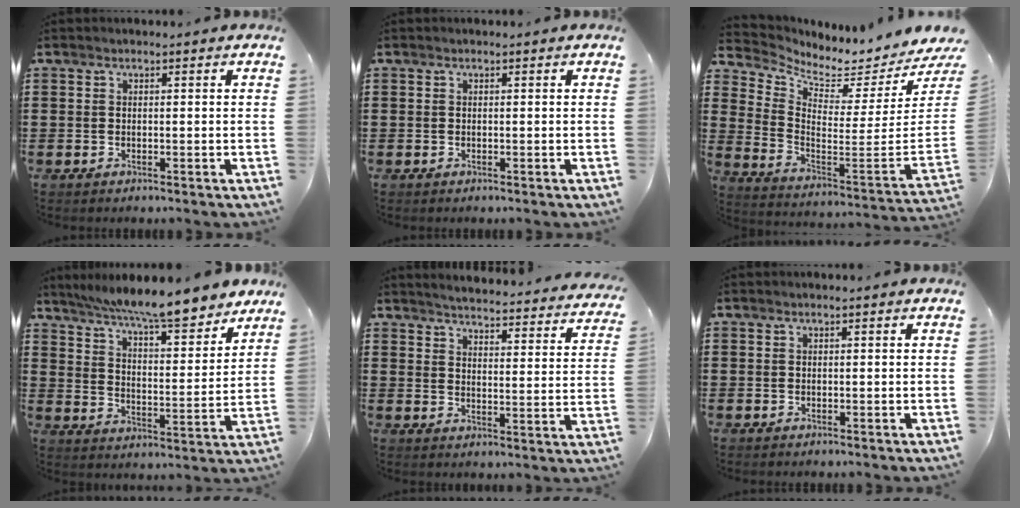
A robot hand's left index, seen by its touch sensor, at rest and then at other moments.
{"total": 0.0}
{"total": 2.5, "force": [2.3, 0.6, 0.7], "torque": [-0.033, -0.054, 0.028]}
{"total": 8.8, "force": [7.9, 0.0, 3.8], "torque": [-0.094, -0.049, 0.136]}
{"total": 3.8, "force": [3.7, -0.7, 0.6], "torque": [-0.033, -0.037, 0.057]}
{"total": 0.0}